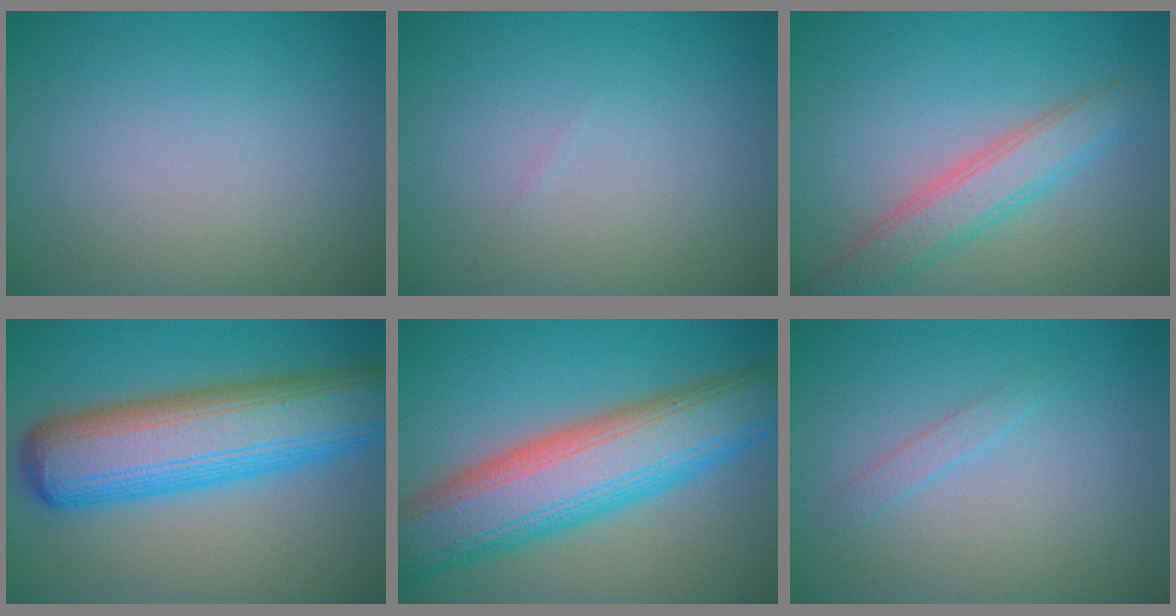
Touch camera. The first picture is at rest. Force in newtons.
{"total": 0.0}
{"total": 4.3, "press": 4.2, "slide": 0.4}
{"total": 11.8, "press": 11.8, "slide": 0.3}
{"total": 11.8, "press": 11.8, "slide": 0.4}
{"total": 1.0, "press": 1.0, "slide": 0.0}